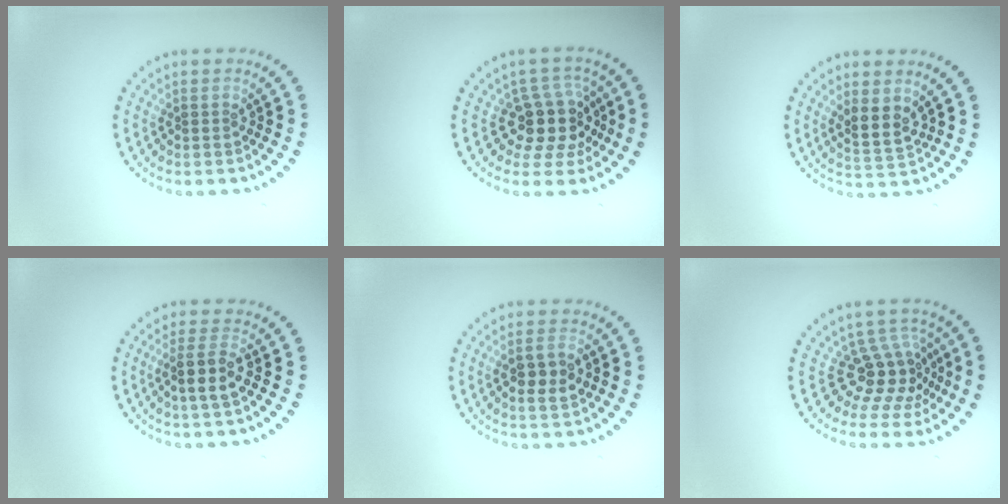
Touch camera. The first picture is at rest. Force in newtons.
{"total": 4.2, "press": 3.4, "slide": 2.4}
{"total": 2.5, "press": 2.2, "slide": 1.1}
{"total": 2.7, "press": 2.5, "slide": 1.2}
{"total": 2.8, "press": 2.7, "slide": 0.3}
{"total": 4.0, "press": 2.8, "slide": 2.9}